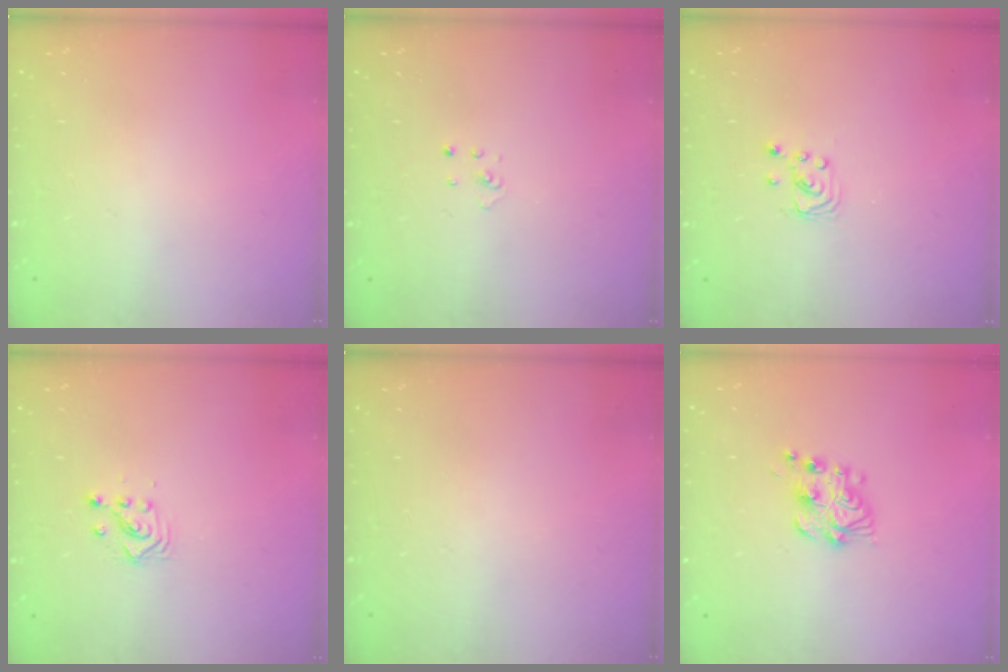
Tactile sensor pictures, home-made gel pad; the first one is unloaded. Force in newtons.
{"total": 1.5, "press": 1.5, "slide": 0.1}
{"total": 2.2, "press": 2.2, "slide": 0.2}
{"total": 3.0, "press": 3.0, "slide": 0.1}
{"total": 0.0}
{"total": 8.1, "press": 8.1, "slide": 0.4}